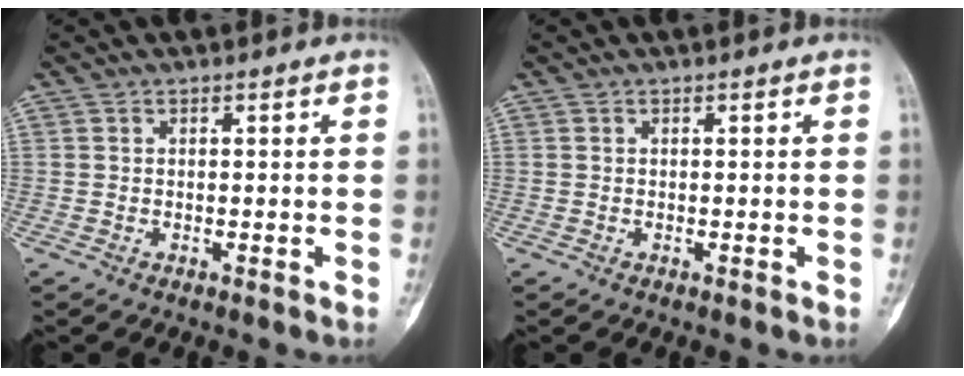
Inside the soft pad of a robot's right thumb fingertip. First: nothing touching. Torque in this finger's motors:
{"motor_torque": [1.20, 1.20, 0.00, 0.00, 0.01]}